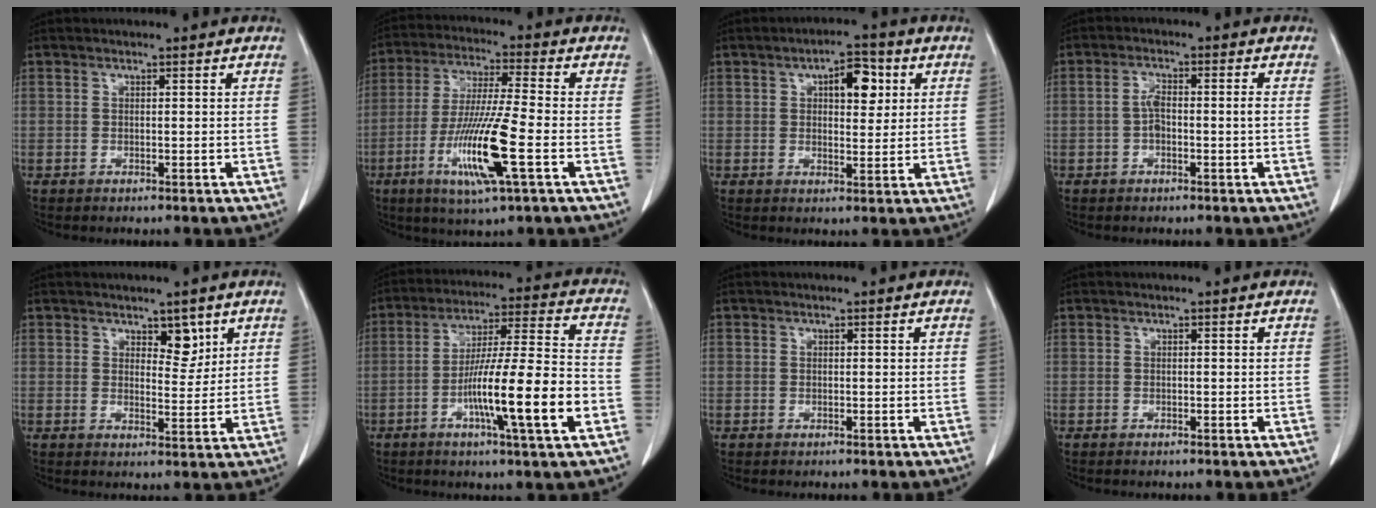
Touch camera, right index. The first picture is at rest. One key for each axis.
{"total": 13.4, "fx": -4.4, "fy": 0.2, "fz": 12.7, "tx": -0.252, "ty": -0.022, "tz": -0.085}
{"total": 6.4, "fx": 2.2, "fy": 2.8, "fz": 5.3, "tx": -0.077, "ty": 0.013, "tz": 0.033}
{"total": 3.4, "fx": -0.6, "fy": 0.6, "fz": 3.3, "tx": -0.064, "ty": 0.010, "tz": -0.011}
{"total": 3.7, "fx": 2.3, "fy": 1.8, "fz": 2.3, "tx": -0.024, "ty": -0.007, "tz": 0.037}
{"total": 15.6, "fx": -5.1, "fy": 0.2, "fz": 14.8, "tx": -0.252, "ty": -0.003, "tz": -0.087}
{"total": 0.0}
{"total": 0.0}